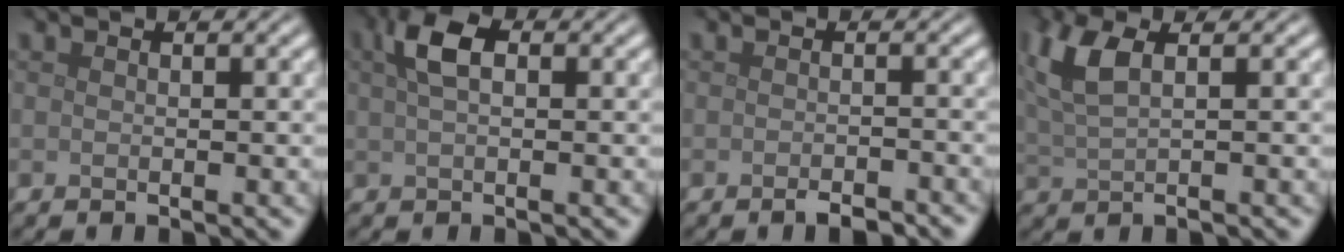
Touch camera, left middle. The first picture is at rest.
{"total": 3.3, "force": [1.1, 1.6, 2.7], "torque": [-0.054, 0.010, 0.016]}
{"total": 1.7, "force": [-1.2, 0.5, 1.0], "torque": [-0.014, -0.003, -0.019]}
{"total": 4.3, "force": [1.5, 1.6, 3.6], "torque": [-0.080, 0.010, 0.030]}